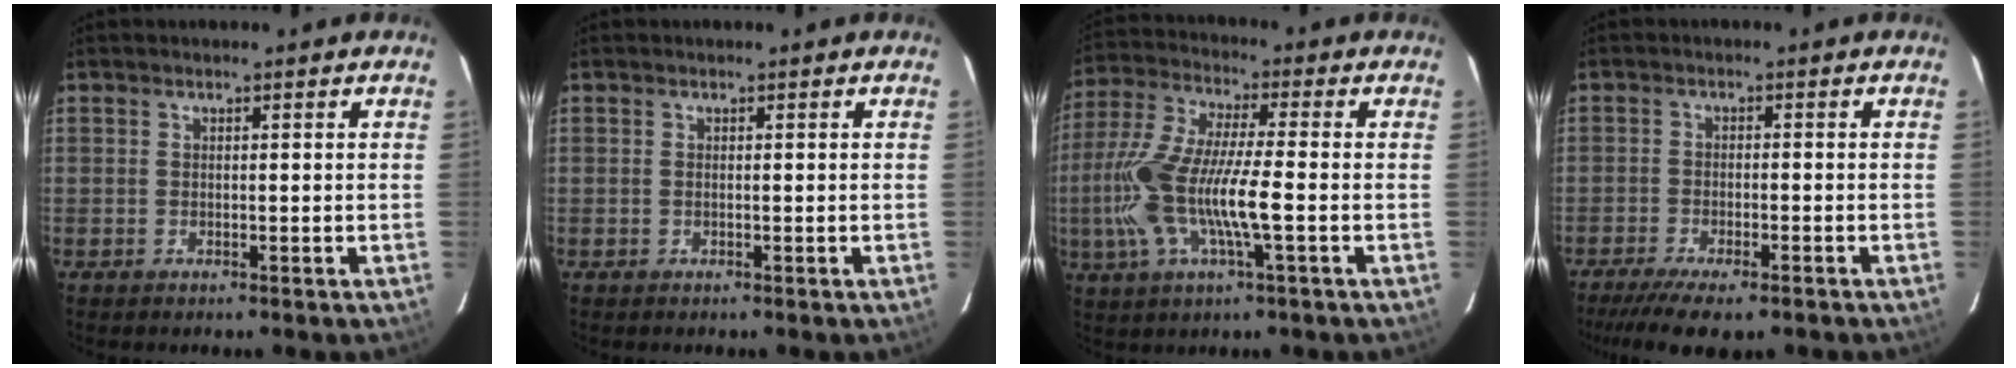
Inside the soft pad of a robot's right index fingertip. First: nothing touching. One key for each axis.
{"total": 0.0}
{"total": 15.8, "fx": -3.5, "fy": 2.8, "fz": 15.2, "tx": -0.312, "ty": -0.009, "tz": -0.068}
{"total": 10.2, "fx": -8.0, "fy": 2.4, "fz": 5.9, "tx": -0.137, "ty": -0.036, "tz": -0.132}